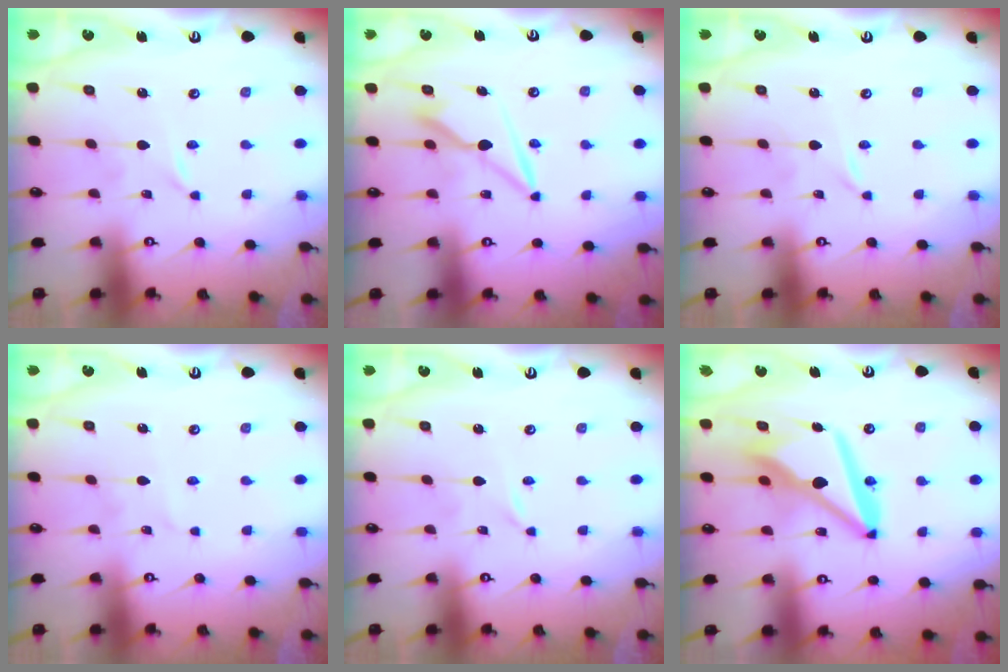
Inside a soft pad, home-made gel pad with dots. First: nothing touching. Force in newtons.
{"total": 9.3, "press": 9.2, "slide": 1.2}
{"total": 0.0}
{"total": 3.9, "press": 3.9, "slide": 0.3}
{"total": 0.0}
{"total": 13.7, "press": 13.6, "slide": 1.3}